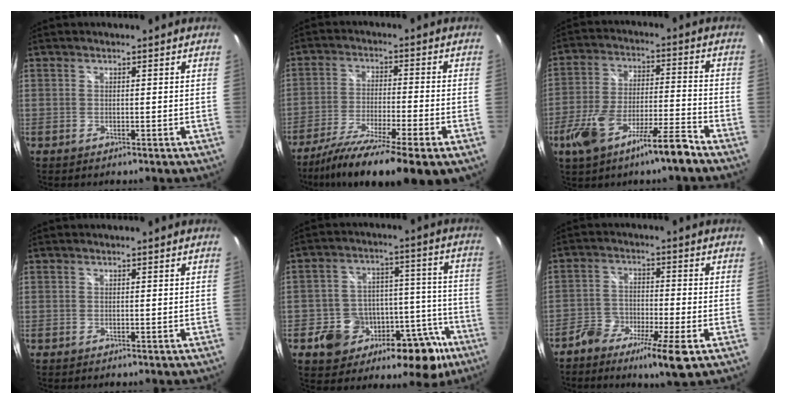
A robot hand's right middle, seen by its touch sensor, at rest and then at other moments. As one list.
[{"total": 15.2, "force": [-10.5, 1.2, 11.0], "torque": [-0.206, -0.050, -0.175]}, {"total": 12.7, "force": [-8.4, 2.0, 9.3], "torque": [-0.193, -0.009, -0.149]}, {"total": 0.0}, {"total": 17.8, "force": [-9.7, 11.4, 9.7], "torque": [-0.148, 0.035, -0.118]}, {"total": 8.0, "force": [-5.0, 1.6, 6.1], "torque": [-0.131, -0.005, -0.099]}]